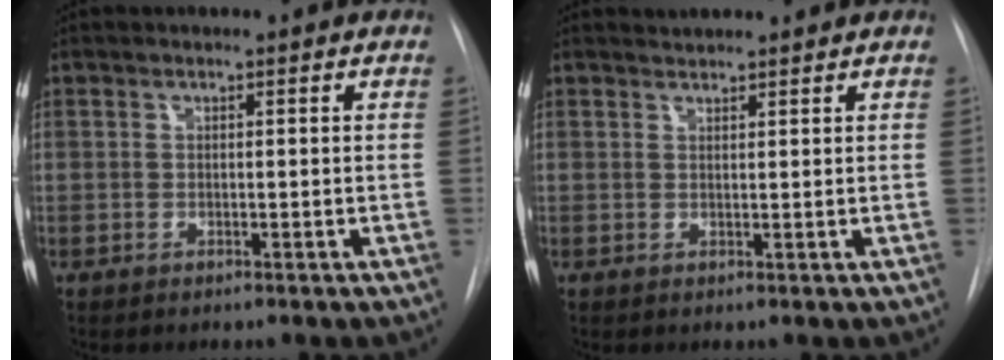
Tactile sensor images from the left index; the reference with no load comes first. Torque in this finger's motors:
{"motor_torque": [0.10, -0.05, -0.02, 0.01]}